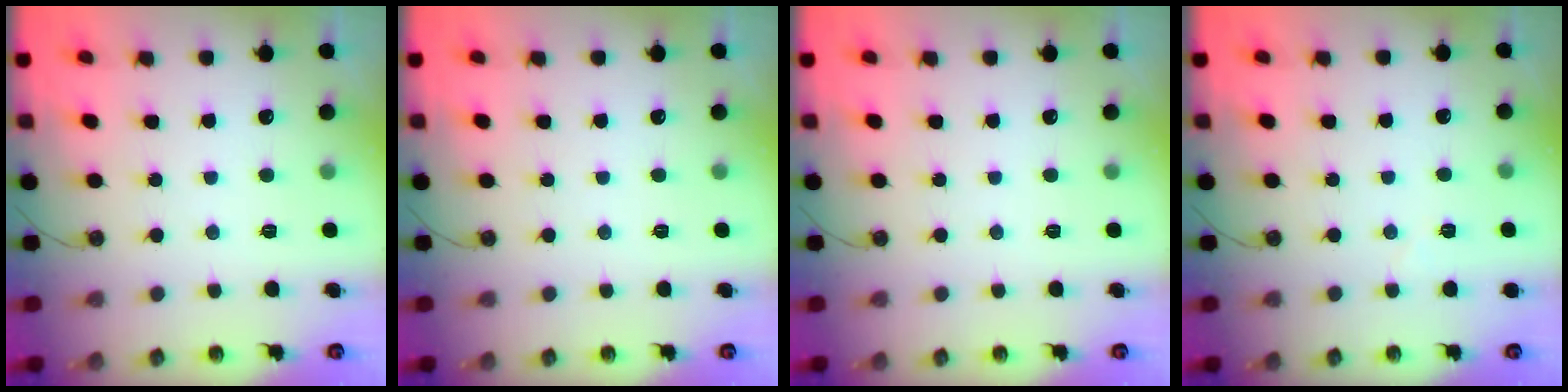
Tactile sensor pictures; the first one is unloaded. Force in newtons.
{"total": 0.0}
{"total": 0.0}
{"total": 3.3, "press": 2.8, "slide": 1.7}